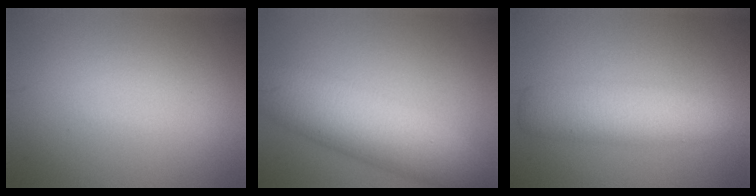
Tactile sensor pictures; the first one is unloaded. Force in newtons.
{"total": 8.6, "press": 8.6, "slide": 0.2}
{"total": 5.6, "press": 5.6, "slide": 0.2}